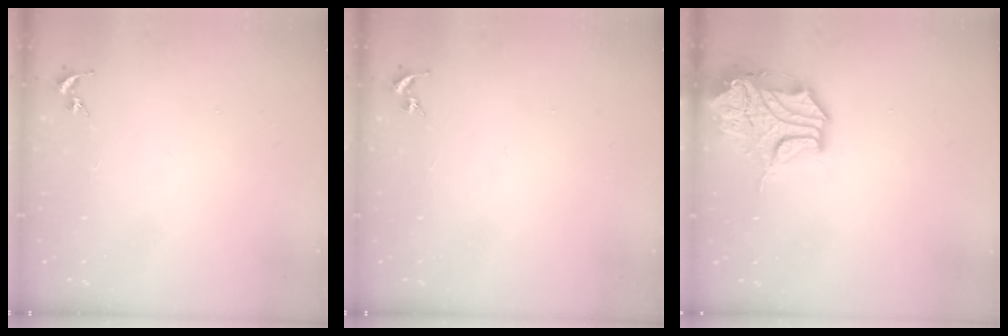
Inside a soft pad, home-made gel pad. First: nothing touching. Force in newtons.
{"total": 0.0}
{"total": 15.8, "press": 15.6, "slide": 2.5}